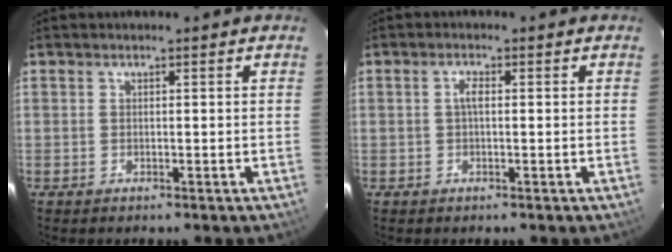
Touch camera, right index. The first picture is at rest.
{"total": 1.6, "force": [0.1, 0.6, 1.5], "torque": [-0.031, 0.005, 0.000]}